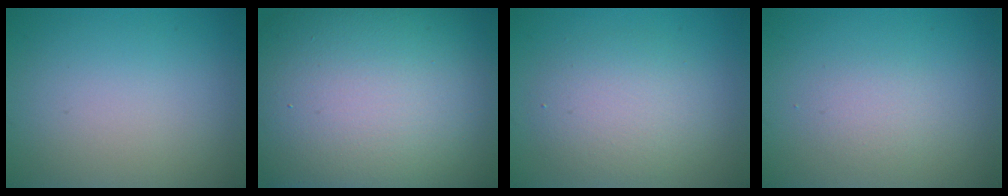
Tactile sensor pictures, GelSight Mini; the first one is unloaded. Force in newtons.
{"total": 21.4, "press": 21.4, "slide": 0.5}
{"total": 4.0, "press": 4.0, "slide": 0.3}
{"total": 1.5, "press": 1.5, "slide": 0.1}